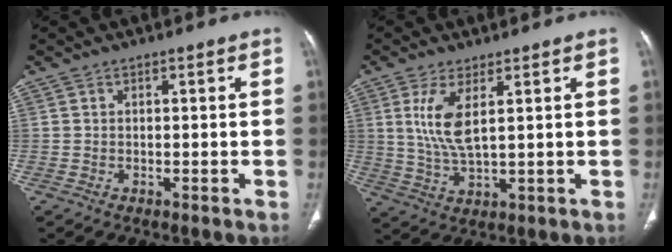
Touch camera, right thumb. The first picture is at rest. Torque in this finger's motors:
{"motor_torque": [-0.83, 0.74, 0.85, 0.38, 0.07]}